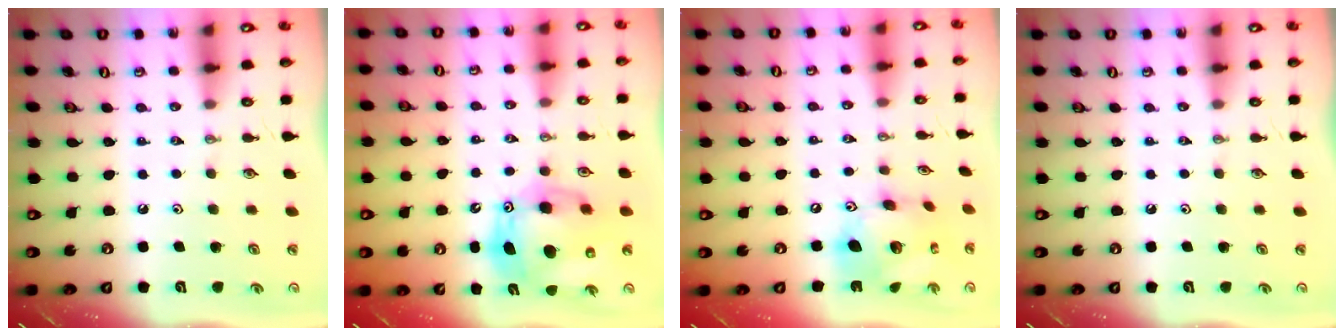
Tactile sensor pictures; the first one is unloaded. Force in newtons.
{"total": 16.5, "press": 16.3, "slide": 2.7}
{"total": 17.0, "press": 17.0, "slide": 1.6}
{"total": 0.0}